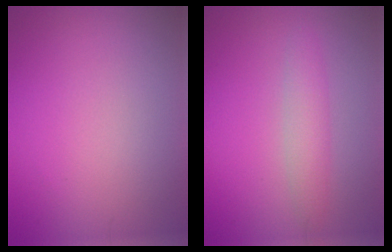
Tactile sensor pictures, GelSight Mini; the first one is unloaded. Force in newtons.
{"total": 2.2, "press": 2.2, "slide": 0.0}